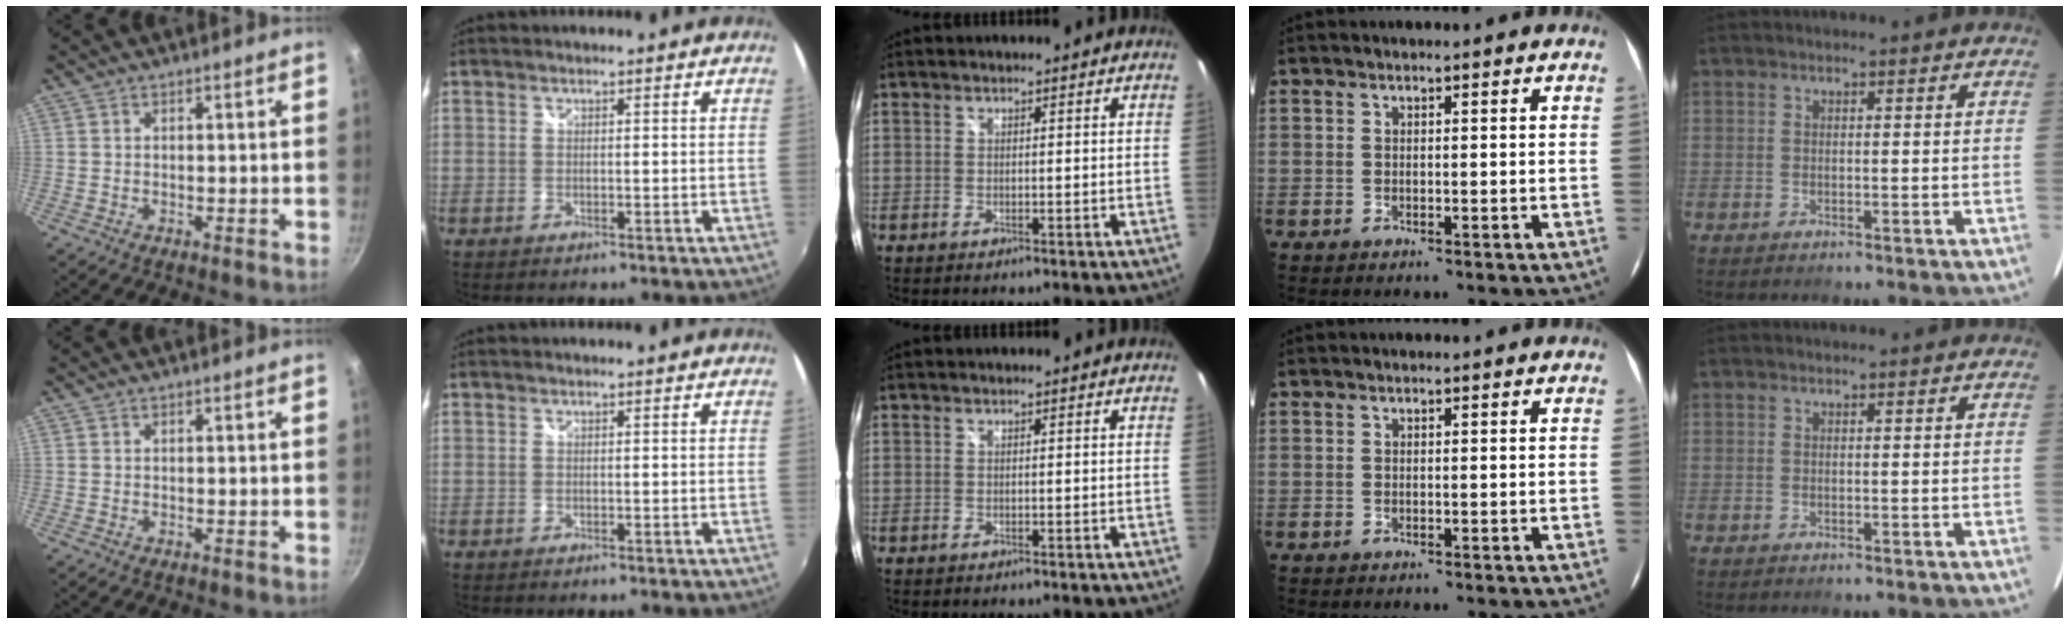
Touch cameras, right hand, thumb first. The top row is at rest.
{}